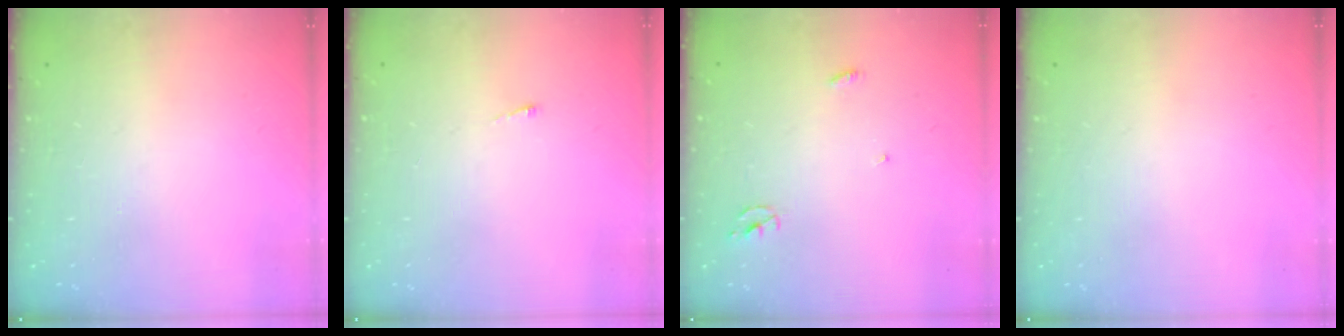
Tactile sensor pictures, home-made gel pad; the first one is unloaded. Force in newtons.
{"total": 2.7, "press": 2.7, "slide": 0.4}
{"total": 2.3, "press": 2.3, "slide": 0.2}
{"total": 0.0}